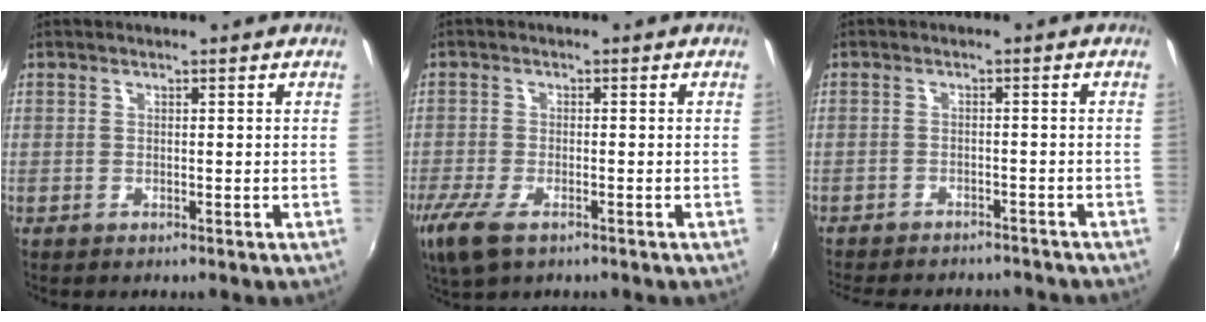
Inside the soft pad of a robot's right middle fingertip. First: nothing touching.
{"total": 7.7, "force": [-4.7, 3.0, 5.4], "torque": [-0.131, -0.028, -0.087]}
{"total": 11.1, "force": [-9.7, 3.4, 4.1], "torque": [-0.097, -0.016, -0.136]}